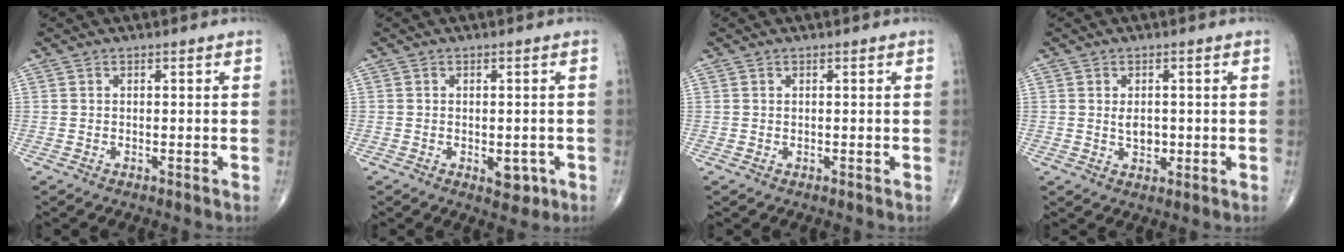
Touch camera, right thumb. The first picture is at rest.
{"total": 3.5, "force": [-1.2, 2.0, 2.6], "torque": [-0.016, -0.001, -0.009]}
{"total": 0.0}
{"total": 3.1, "force": [0.1, 2.0, 2.3], "torque": [-0.028, -0.002, 0.006]}